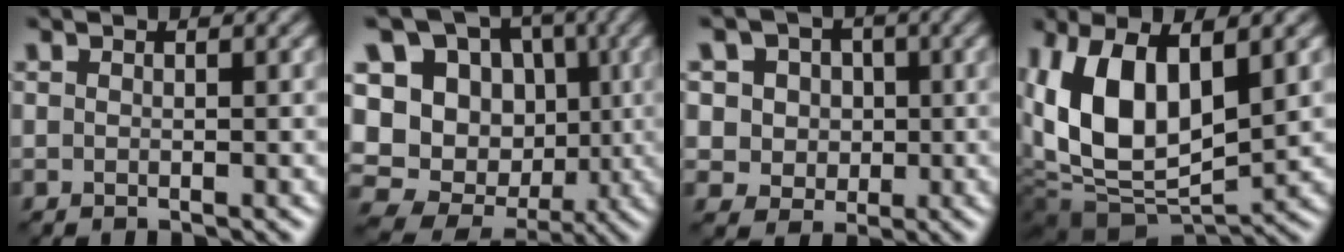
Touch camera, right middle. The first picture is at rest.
{"total": 16.5, "force": [1.2, 14.9, 6.9], "torque": [-0.186, 0.021, 0.017]}
{"total": 7.0, "force": [2.4, 6.0, 2.7], "torque": [-0.045, 0.021, 0.024]}
{"total": 11.0, "force": [2.0, 5.9, 9.1], "torque": [-0.197, -0.010, 0.038]}